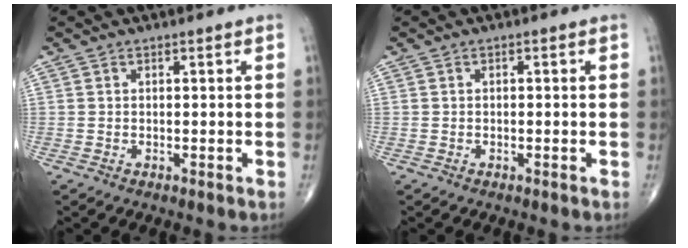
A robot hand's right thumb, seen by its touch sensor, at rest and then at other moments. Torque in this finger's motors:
{"motor_torque": [-0.25, -0.44, 0.05, 0.16, -0.06]}